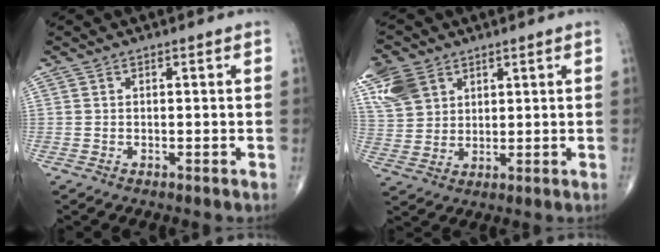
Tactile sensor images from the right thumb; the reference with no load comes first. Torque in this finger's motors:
{"motor_torque": [1.03, 1.40, 0.78, 0.75, 0.07]}